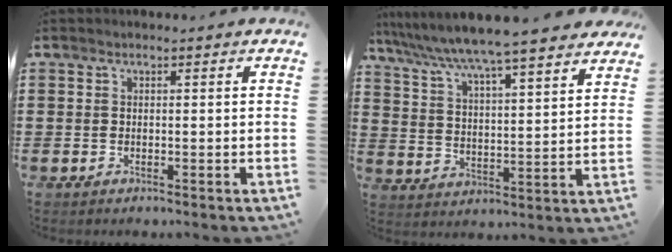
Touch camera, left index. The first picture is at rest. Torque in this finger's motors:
{"motor_torque": [1.73, -0.41, 1.05, 0.21]}